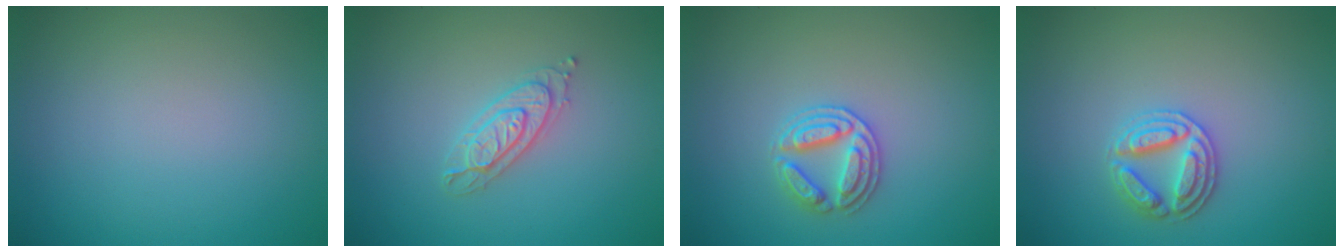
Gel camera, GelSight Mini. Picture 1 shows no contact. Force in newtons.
{"total": 2.2, "press": 2.1, "slide": 0.4}
{"total": 2.8, "press": 2.7, "slide": 0.4}
{"total": 2.9, "press": 2.9, "slide": 0.5}